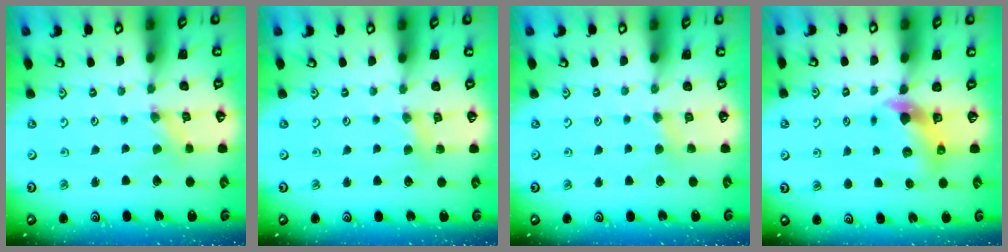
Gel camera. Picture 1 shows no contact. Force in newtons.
{"total": 3.8, "press": 3.8, "slide": 0.4}
{"total": 3.2, "press": 3.2, "slide": 0.5}
{"total": 6.0, "press": 5.9, "slide": 0.9}